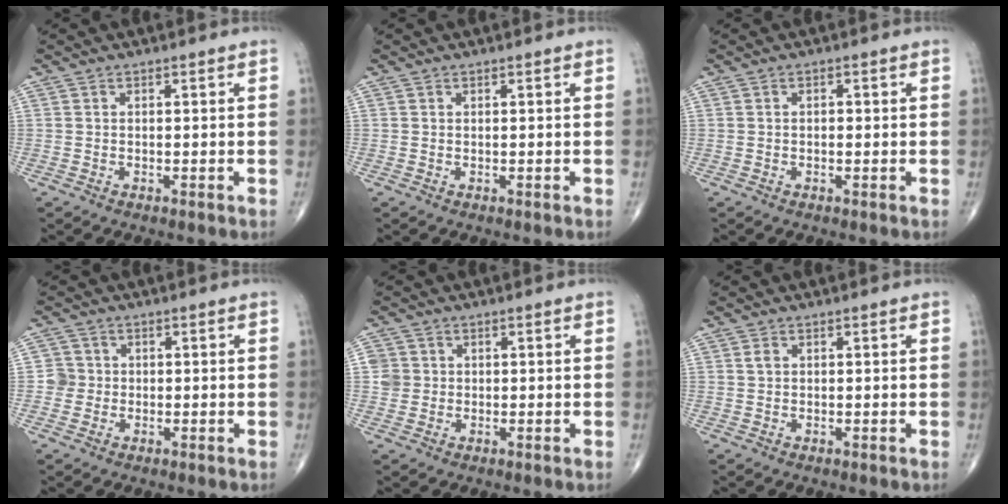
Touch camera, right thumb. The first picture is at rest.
{"total": 0.0}
{"total": 1.0, "force": [0.1, 0.6, 0.8], "torque": [-0.013, 0.004, -0.001]}
{"total": 2.7, "force": [-0.2, 2.7, 0.1], "torque": [0.022, 0.009, -0.008]}
{"total": 3.2, "force": [0.4, 3.1, 0.5], "torque": [0.011, 0.003, 0.009]}
{"total": 1.0, "force": [0.3, 0.8, 0.6], "torque": [-0.012, 0.002, 0.006]}